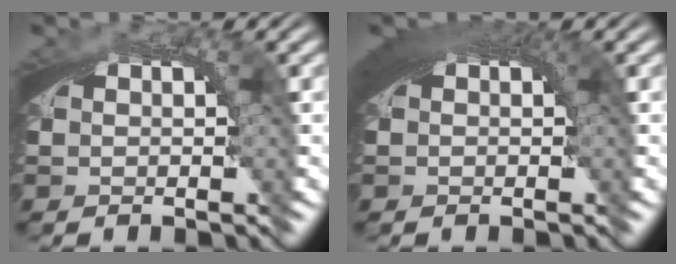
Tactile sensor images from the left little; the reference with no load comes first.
{"total": 3.5, "force": [1.3, 1.0, 3.1], "torque": [-0.036, 0.012, 0.014]}